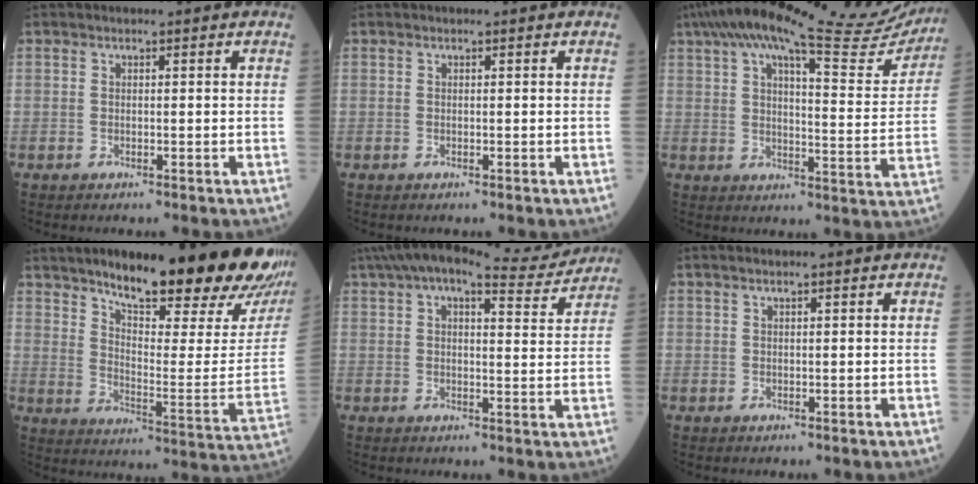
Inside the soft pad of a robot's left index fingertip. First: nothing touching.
{"total": 0.0}
{"total": 26.3, "force": [22.6, 4.1, 12.8], "torque": [-0.198, -0.012, 0.279]}
{"total": 26.5, "force": [21.7, 3.3, 14.8], "torque": [-0.220, -0.070, 0.284]}
{"total": 13.1, "force": [11.7, 2.2, 5.4], "torque": [-0.087, 0.021, 0.156]}
{"total": 1.1, "force": [0.9, 0.0, 0.6], "torque": [-0.013, 0.014, 0.020]}